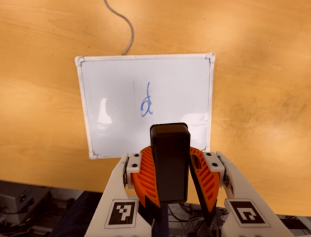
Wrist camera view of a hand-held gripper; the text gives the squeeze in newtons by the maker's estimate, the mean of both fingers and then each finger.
{"total": 8.8, "left": 9.7, "right": 8.0}